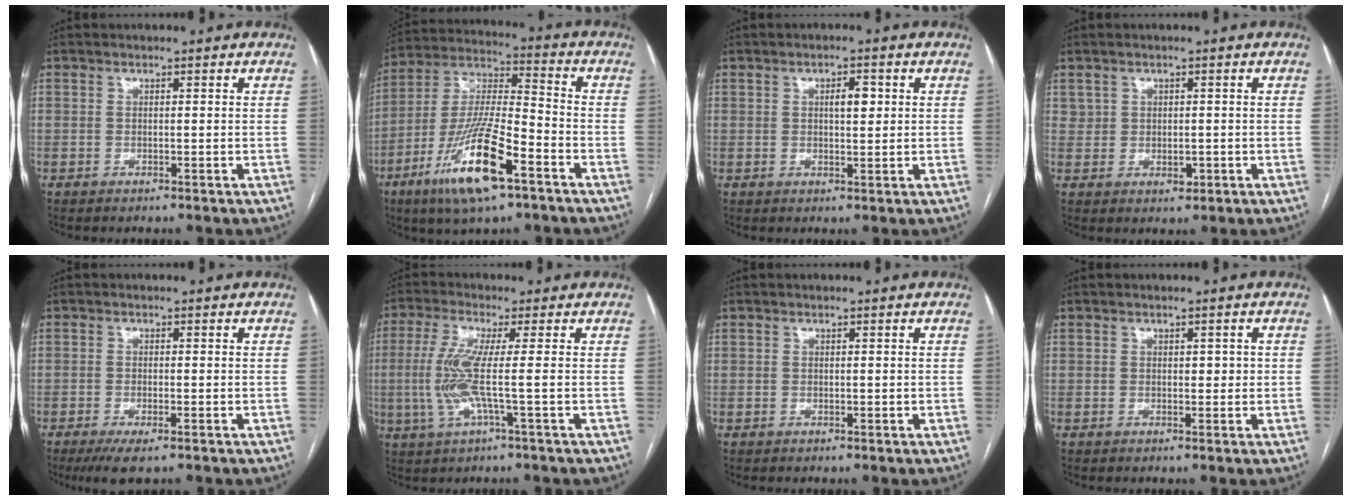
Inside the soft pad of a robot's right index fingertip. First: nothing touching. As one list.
[{"total": 16.7, "force": [-8.5, 3.1, 14.1], "torque": [-0.284, -0.019, -0.151]}, {"total": 3.1, "force": [0.8, 1.1, 2.8], "torque": [-0.045, 0.004, 0.011]}, {"total": 2.4, "force": [0.1, 2.1, 1.2], "torque": [-0.021, 0.002, 0.010]}, {"total": 4.3, "force": [-2.7, 1.0, 3.2], "torque": [-0.055, -0.010, -0.042]}, {"total": 7.4, "force": [-0.6, -0.3, 7.4], "torque": [-0.171, -0.004, -0.019]}, {"total": 0.0}, {"total": 1.6, "force": [0.2, 1.0, 1.2], "torque": [-0.016, 0.007, 0.004]}]